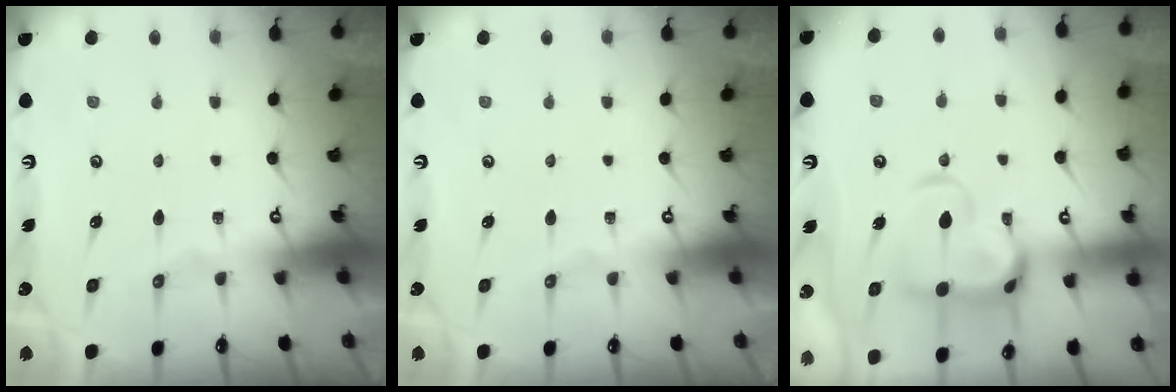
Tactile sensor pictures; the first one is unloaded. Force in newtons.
{"total": 0.0}
{"total": 7.9, "press": 7.7, "slide": 1.6}